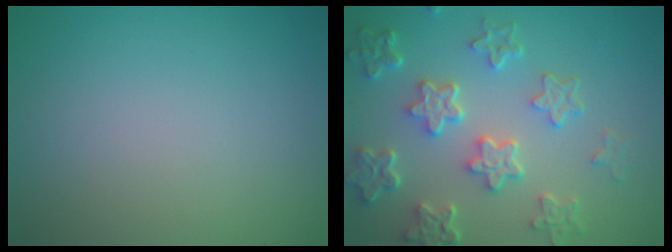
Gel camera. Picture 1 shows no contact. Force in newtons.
{"total": 6.0, "press": 4.7, "slide": 3.9}